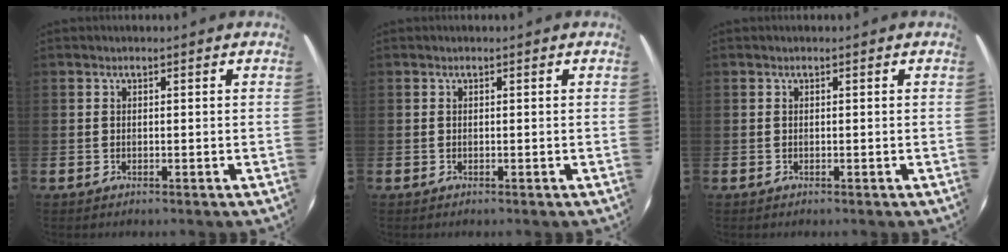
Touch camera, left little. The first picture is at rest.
{"total": 0.0}
{"total": 0.0}